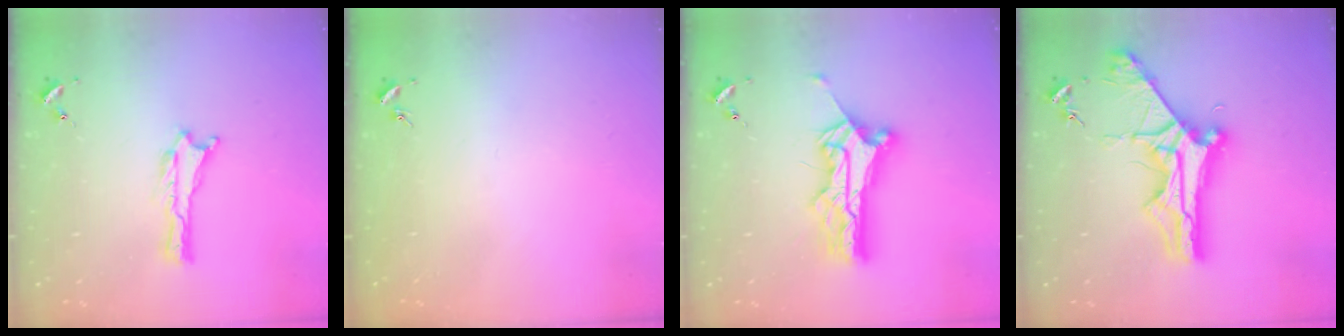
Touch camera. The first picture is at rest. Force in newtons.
{"total": 0.0}
{"total": 10.8, "press": 10.8, "slide": 0.9}
{"total": 9.4, "press": 9.4, "slide": 1.0}